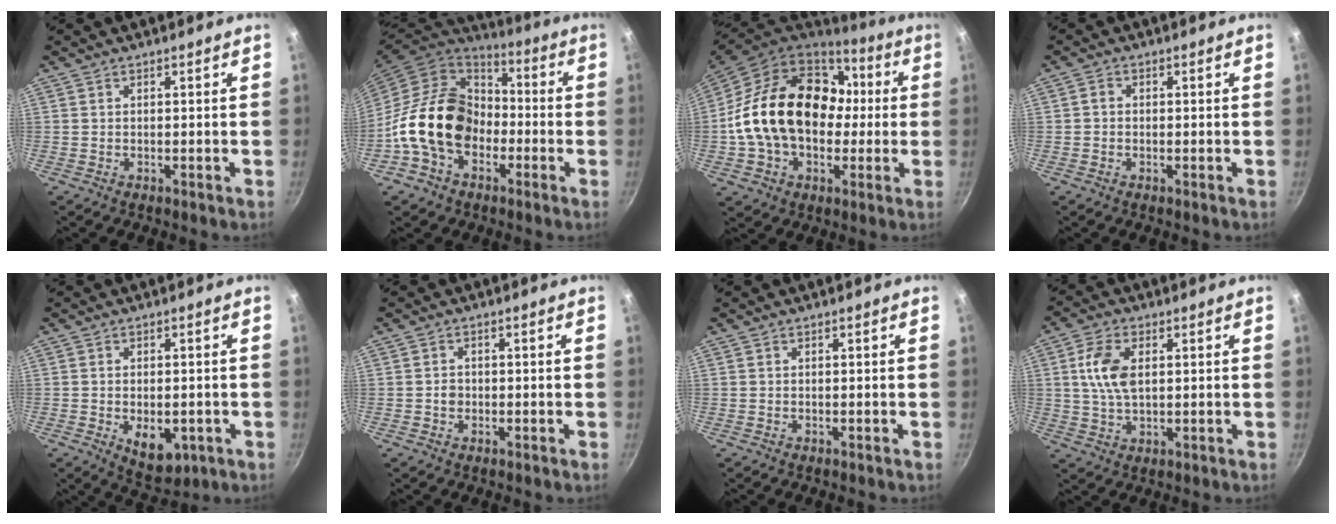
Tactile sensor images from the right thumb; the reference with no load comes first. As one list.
[{"total": 18.7, "force": [-4.2, 14.0, 11.6], "torque": [-0.174, 0.052, -0.087]}, {"total": 24.5, "force": [1.0, 17.7, 16.9], "torque": [-0.272, 0.049, 0.023]}, {"total": 1.5, "force": [-0.2, 1.3, 0.7], "torque": [-0.011, 0.007, -0.006]}, {"total": 7.9, "force": [-2.3, 4.7, 5.9], "torque": [-0.063, -0.002, -0.019]}, {"total": 1.7, "force": [-0.4, 1.4, 0.7], "torque": [-0.007, 0.008, -0.006]}, {"total": 0.0}, {"total": 8.1, "force": [1.7, 4.6, 6.5], "torque": [-0.121, 0.002, 0.031]}]